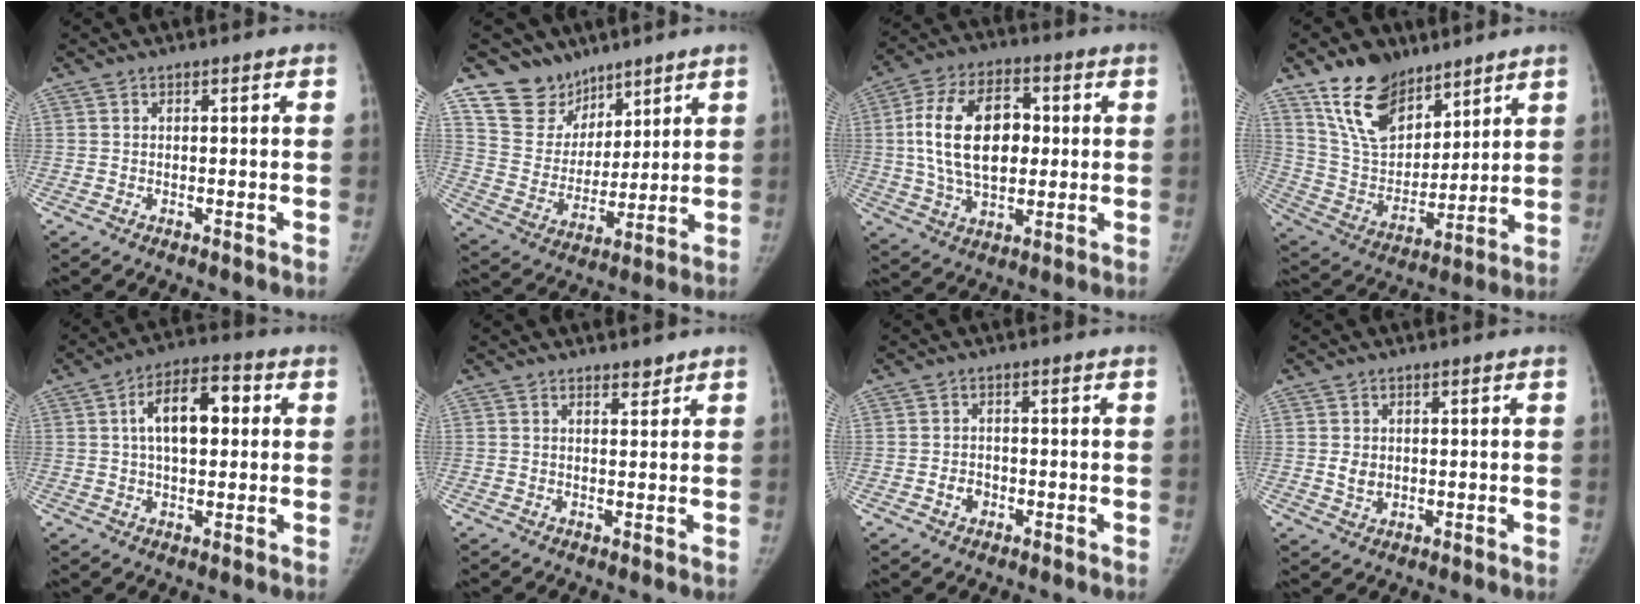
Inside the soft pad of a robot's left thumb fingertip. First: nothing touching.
{"total": 11.4, "force": [8.5, 7.5, 0.6], "torque": [0.030, -0.069, 0.174]}
{"total": 17.5, "force": [1.9, 10.7, 13.8], "torque": [-0.225, 0.014, 0.033]}
{"total": 15.9, "force": [10.9, 8.9, 7.4], "torque": [-0.095, -0.057, 0.217]}
{"total": 11.2, "force": [2.1, 6.0, 9.2], "torque": [-0.136, 0.020, 0.026]}
{"total": 1.5, "force": [1.4, 0.6, 0.4], "torque": [0.007, -0.011, 0.020]}
{"total": 2.8, "force": [-1.0, 2.2, 1.2], "torque": [-0.010, 0.010, -0.015]}
{"total": 3.1, "force": [0.2, 2.5, 1.7], "torque": [-0.018, -0.003, 0.012]}